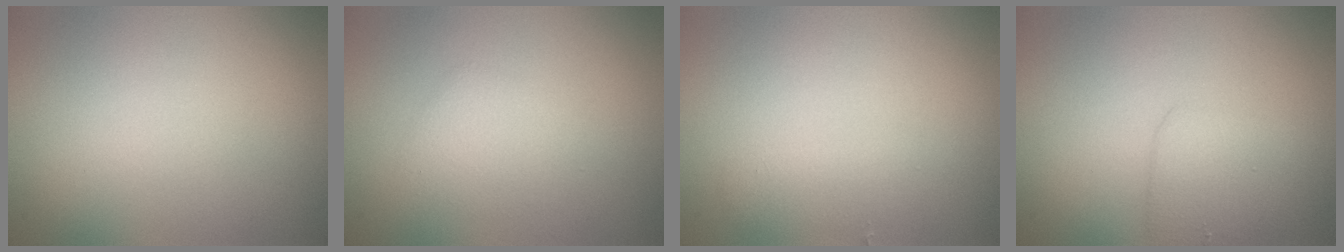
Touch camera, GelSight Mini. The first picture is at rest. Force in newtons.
{"total": 2.0, "press": 2.0, "slide": 0.1}
{"total": 1.7, "press": 1.7, "slide": 0.2}
{"total": 3.1, "press": 3.1, "slide": 0.1}